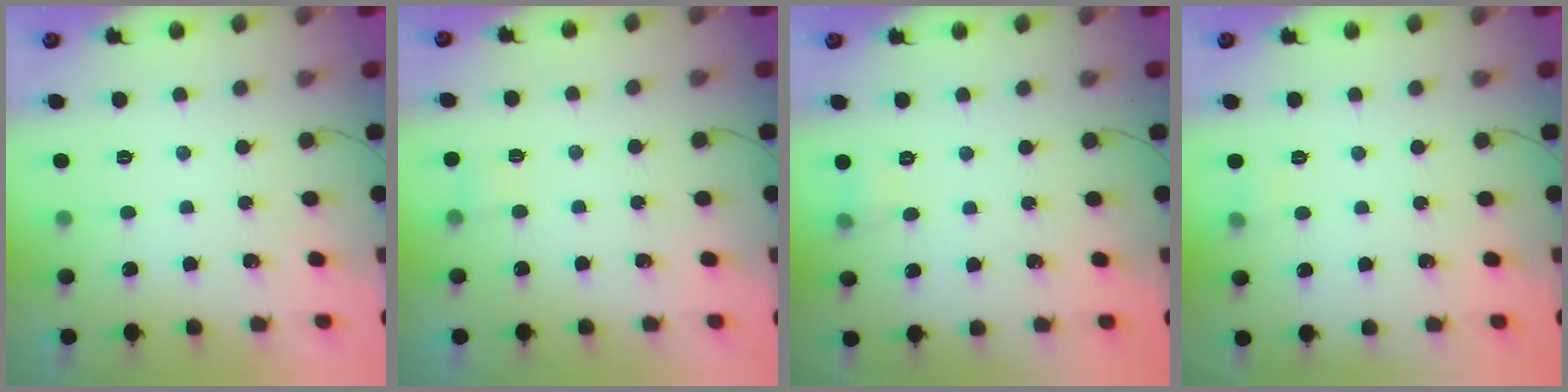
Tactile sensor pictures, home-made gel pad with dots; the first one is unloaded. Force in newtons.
{"total": 2.8, "press": 2.6, "slide": 1.1}
{"total": 4.7, "press": 4.3, "slide": 1.8}
{"total": 4.0, "press": 3.8, "slide": 1.2}